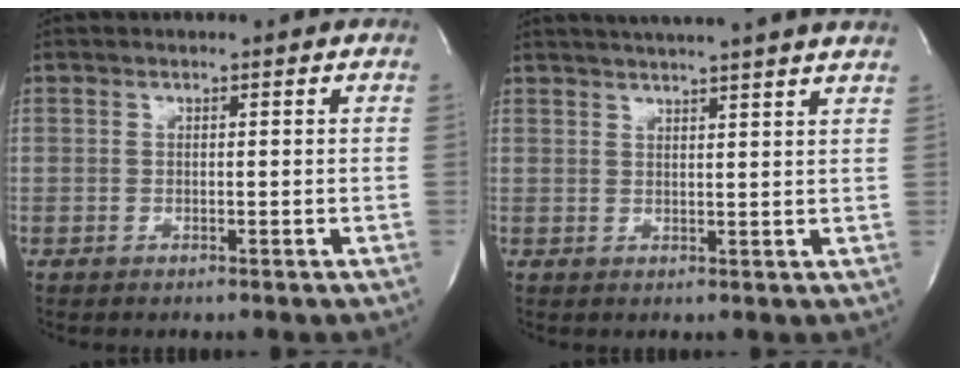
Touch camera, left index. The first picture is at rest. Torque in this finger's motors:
{"motor_torque": [-0.07, -0.25, 0.41, 0.12]}